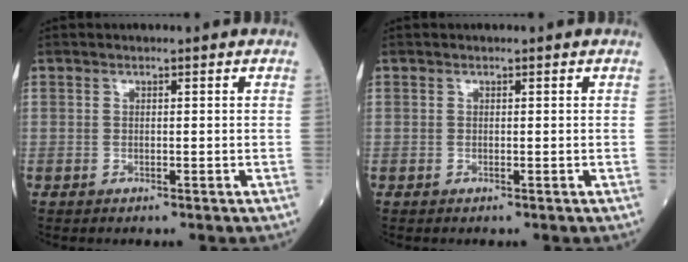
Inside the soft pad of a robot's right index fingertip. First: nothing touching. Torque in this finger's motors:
{"motor_torque": [0.00, 0.00, 0.00, 0.01]}